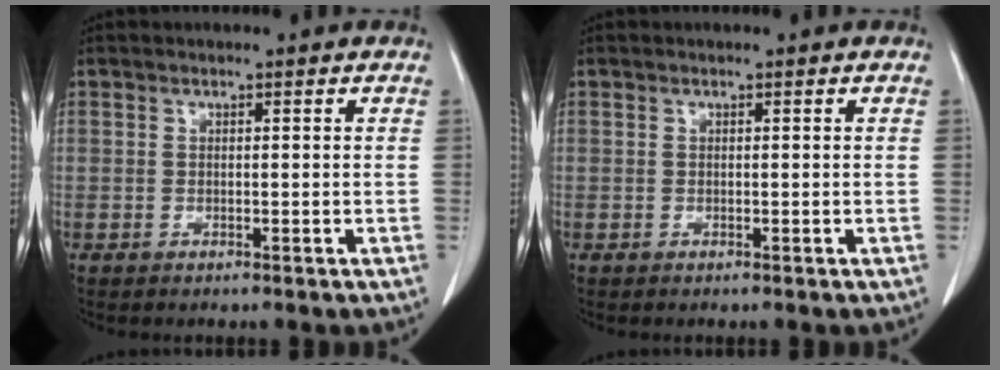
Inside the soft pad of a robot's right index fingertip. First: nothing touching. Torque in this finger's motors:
{"motor_torque": [0.00, 0.00, 0.00, 0.00]}